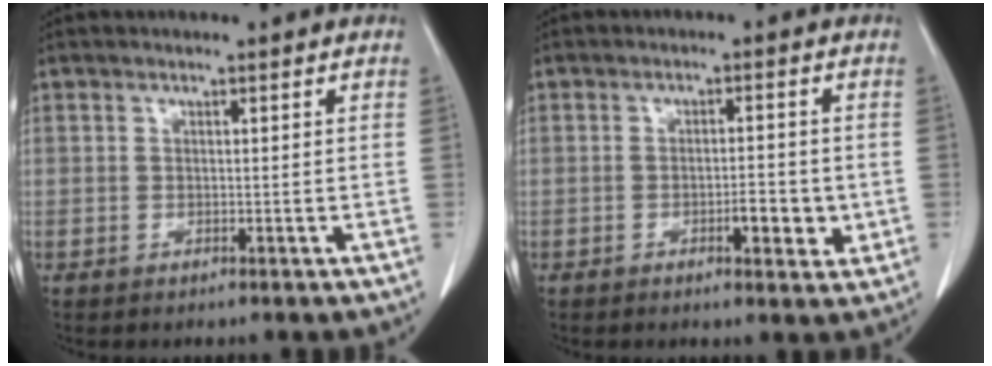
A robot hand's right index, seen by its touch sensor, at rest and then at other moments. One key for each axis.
{"total": 4.4, "fx": -1.1, "fy": 1.3, "fz": 4.1, "tx": -0.061, "ty": 0.000, "tz": -0.011}